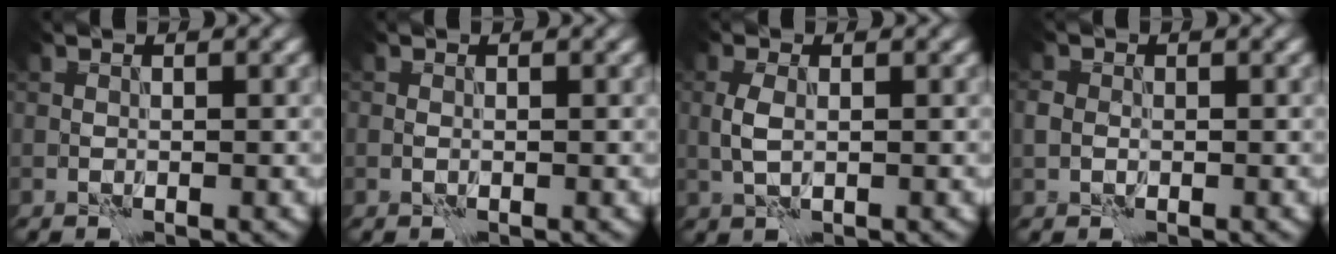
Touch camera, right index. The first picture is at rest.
{"total": 0.0}
{"total": 1.7, "force": [0.2, 0.9, 1.4], "torque": [-0.036, -0.001, 0.005]}
{"total": 1.2, "force": [-0.2, 1.1, 0.5], "torque": [-0.011, -0.001, -0.008]}